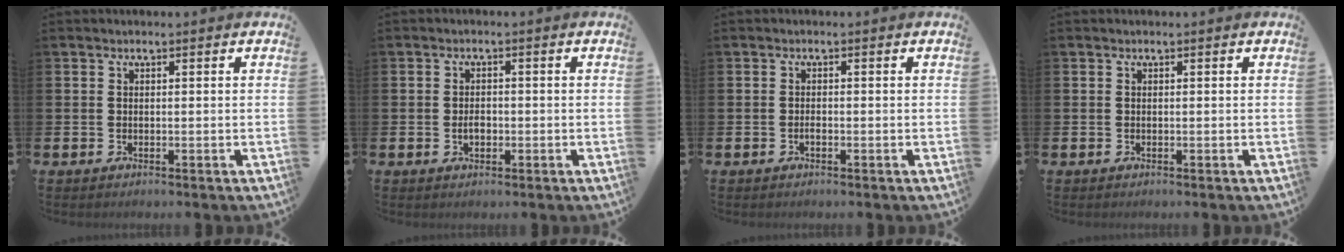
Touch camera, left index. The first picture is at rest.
{"total": 1.9, "force": [-0.5, 1.2, 1.3], "torque": [-0.017, 0.001, -0.013]}
{"total": 0.8, "force": [-0.6, 0.3, 0.5], "torque": [-0.010, -0.004, -0.011]}
{"total": 0.0}